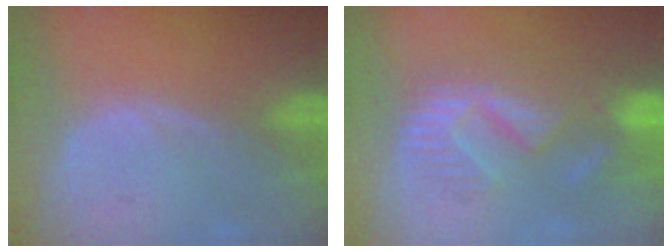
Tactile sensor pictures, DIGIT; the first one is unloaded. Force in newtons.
{"total": 9.2, "press": 8.9, "slide": 2.1}